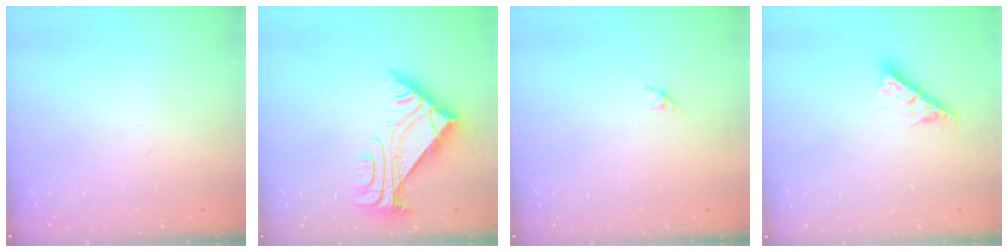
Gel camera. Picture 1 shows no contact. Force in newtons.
{"total": 7.2, "press": 7.1, "slide": 0.9}
{"total": 1.6, "press": 1.5, "slide": 0.7}
{"total": 7.8, "press": 7.7, "slide": 0.8}